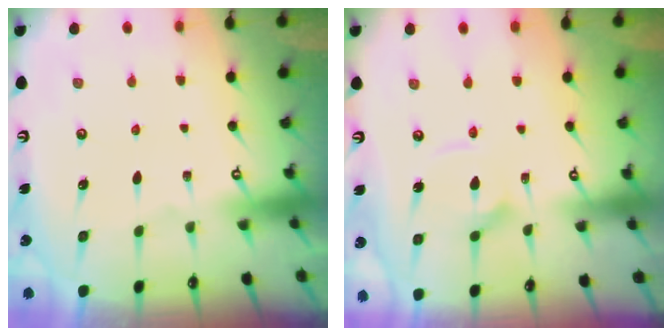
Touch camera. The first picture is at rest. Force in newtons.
{"total": 6.5, "press": 6.5, "slide": 0.6}